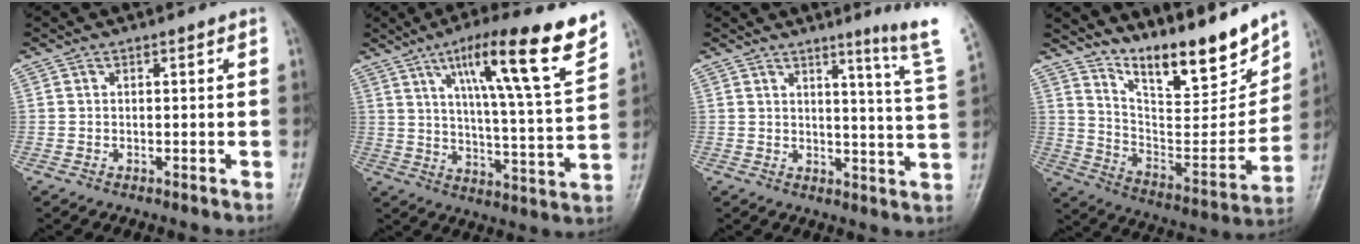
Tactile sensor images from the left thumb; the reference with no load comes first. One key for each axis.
{"total": 18.8, "fx": 11.0, "fy": 2.2, "fz": 15.1, "tx": -0.215, "ty": -0.047, "tz": 0.171}
{"total": 10.9, "fx": 6.8, "fy": -0.4, "fz": 8.5, "tx": -0.107, "ty": -0.049, "tz": 0.076}
{"total": 19.7, "fx": 15.1, "fy": 5.3, "fz": 11.5, "tx": -0.138, "ty": -0.092, "tz": 0.256}